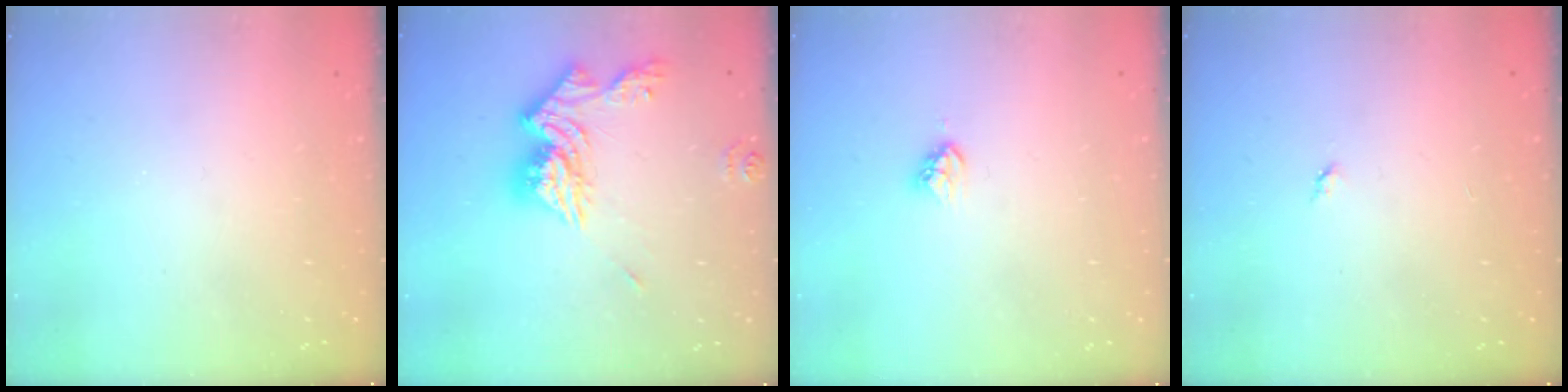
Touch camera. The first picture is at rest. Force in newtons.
{"total": 14.4, "press": 14.4, "slide": 1.5}
{"total": 4.6, "press": 4.6, "slide": 0.3}
{"total": 2.8, "press": 2.8, "slide": 0.4}